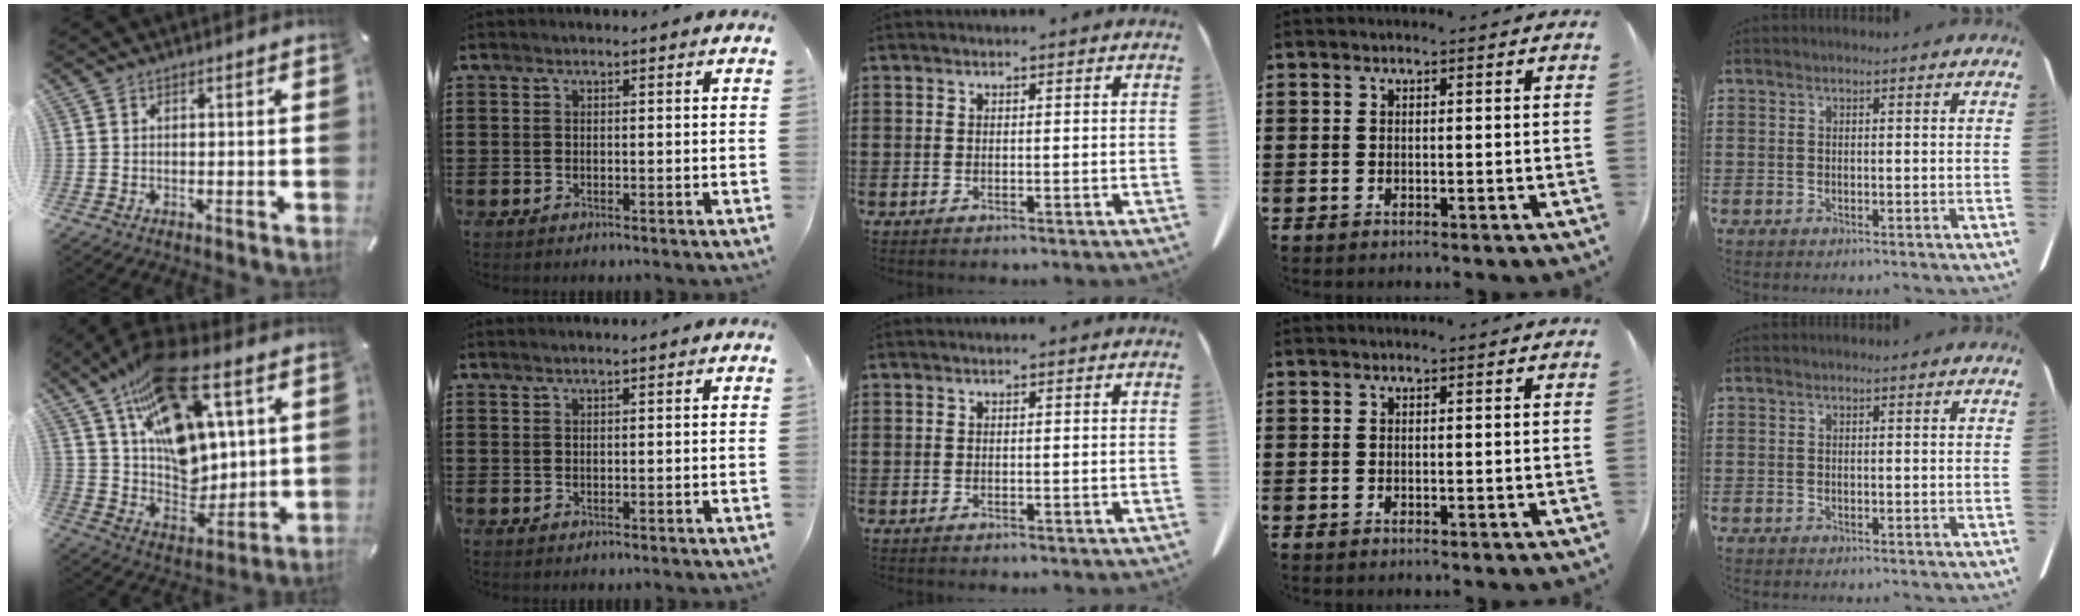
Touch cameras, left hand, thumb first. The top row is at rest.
{"thumb": {"total": 20.8, "force": [10.4, 11.6, 13.8], "torque": [-0.239, -0.064, 0.185]}, "index": {"total": 0.9, "force": [0.8, -0.1, 0.4], "torque": [-0.007, -0.001, 0.015]}}